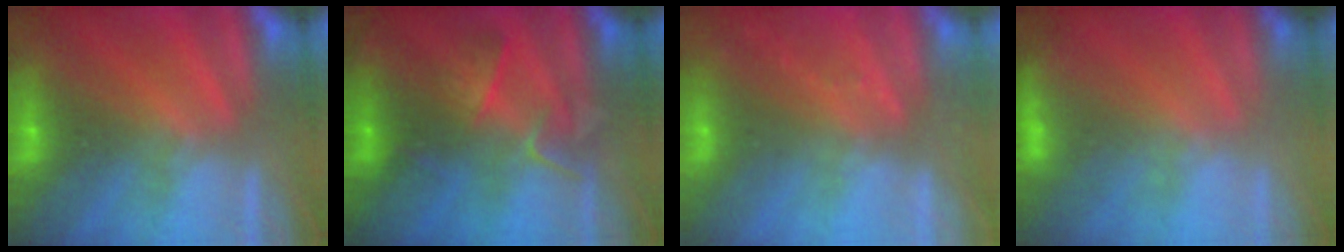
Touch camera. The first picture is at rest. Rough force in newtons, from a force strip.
{"total": 2.6}
{"total": 2.2}
{"total": 2.7}